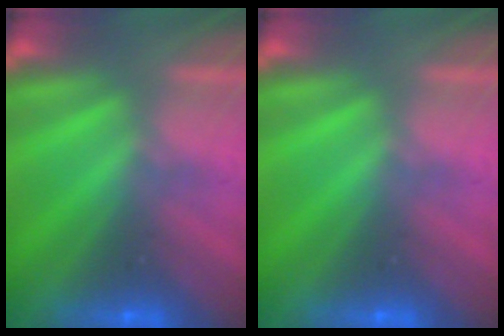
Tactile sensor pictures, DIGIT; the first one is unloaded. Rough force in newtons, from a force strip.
{"total": 0.0}